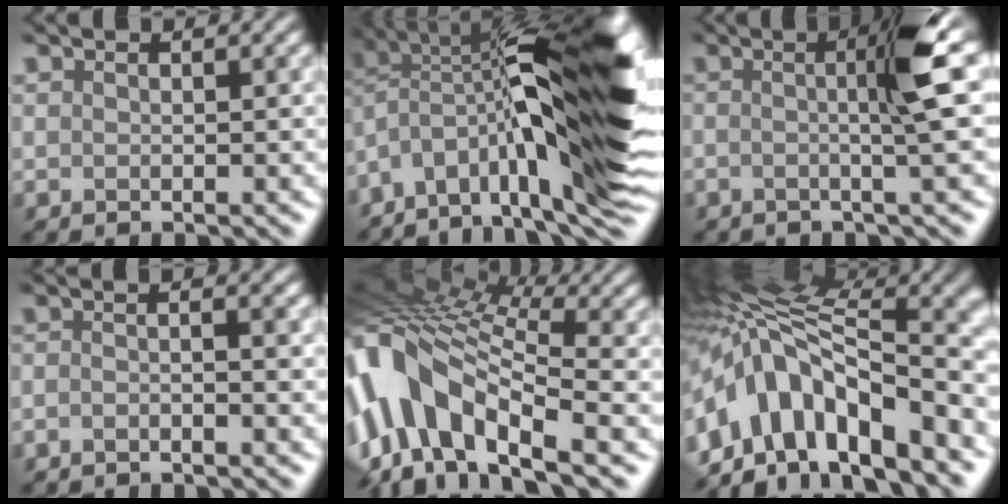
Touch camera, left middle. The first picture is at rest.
{"total": 15.0, "force": [-2.4, 5.5, 13.8], "torque": [-0.214, 0.023, -0.037]}
{"total": 5.1, "force": [0.1, 0.0, 5.1], "torque": [-0.073, -0.003, -0.008]}
{"total": 1.3, "force": [-1.1, 0.0, 0.6], "torque": [-0.014, -0.005, -0.026]}
{"total": 12.0, "force": [-3.8, 6.3, 9.4], "torque": [-0.201, 0.022, -0.072]}
{"total": 14.1, "force": [-2.3, 7.1, 12.0], "torque": [-0.195, 0.028, -0.034]}